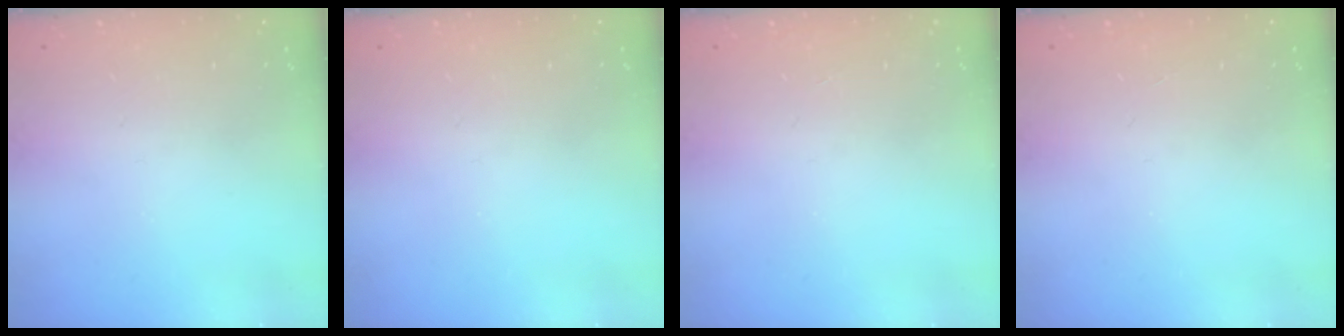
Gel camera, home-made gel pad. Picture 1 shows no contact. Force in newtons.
{"total": 0.0}
{"total": 0.0}
{"total": 0.0}